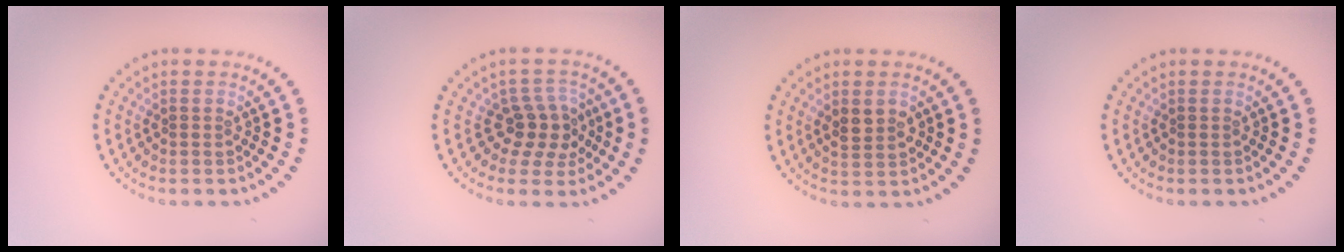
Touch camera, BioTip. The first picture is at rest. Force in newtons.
{"total": 3.2, "press": 2.8, "slide": 1.6}
{"total": 2.1, "press": 2.1, "slide": 0.3}
{"total": 0.0}